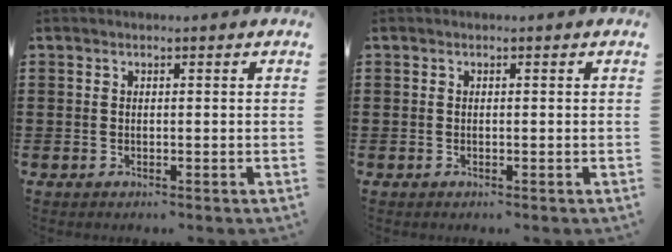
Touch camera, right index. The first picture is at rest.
{"total": 0.0}